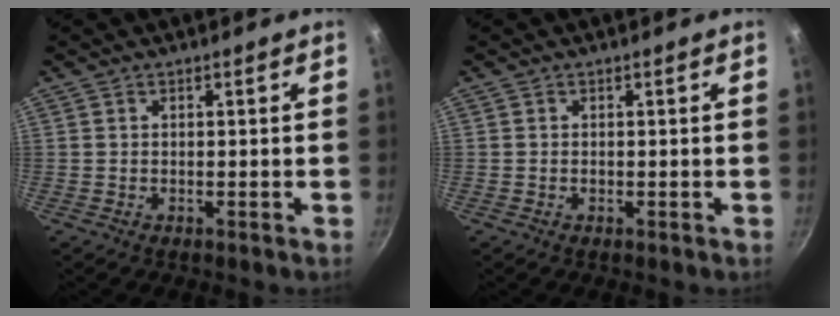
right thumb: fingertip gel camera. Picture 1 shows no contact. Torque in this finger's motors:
{"motor_torque": [0.68, 0.38, 0.32, 0.21, 0.03]}